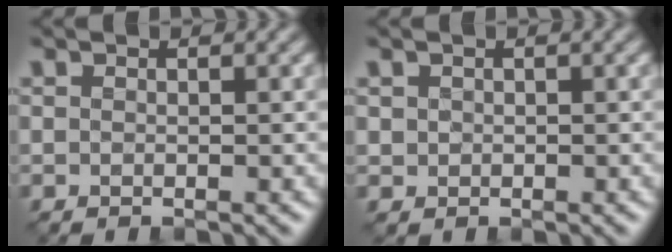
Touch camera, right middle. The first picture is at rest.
{"total": 0.7, "force": [0.0, 0.7, 0.0], "torque": [-0.002, -0.004, 0.004]}